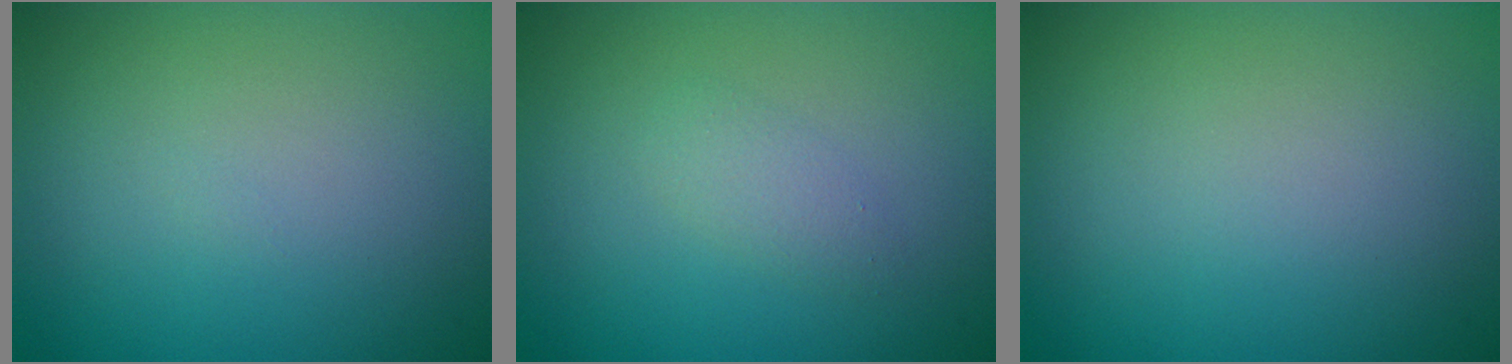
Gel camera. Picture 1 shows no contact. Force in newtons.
{"total": 1.3, "press": 1.3, "slide": 0.0}
{"total": 0.0}